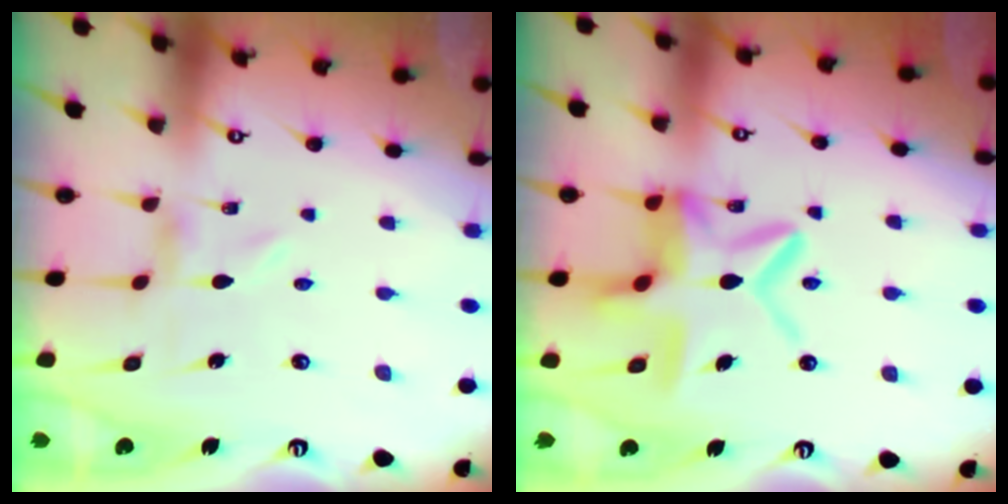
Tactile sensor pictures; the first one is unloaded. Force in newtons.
{"total": 14.5, "press": 14.5, "slide": 1.2}